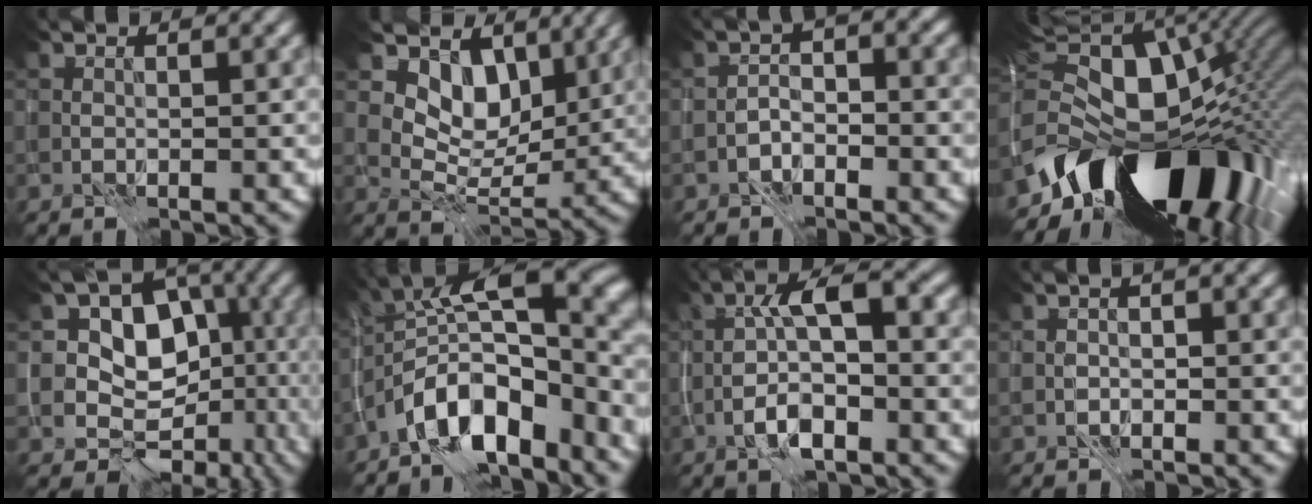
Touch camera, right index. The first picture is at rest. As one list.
[{"total": 7.6, "force": [4.2, 5.0, 3.7], "torque": [-0.061, -0.009, 0.066]}, {"total": 1.9, "force": [-1.4, 0.8, 1.0], "torque": [-0.020, 0.009, -0.031]}, {"total": 16.4, "force": [-6.0, 9.8, 11.7], "torque": [-0.189, 0.002, -0.108]}, {"total": 8.9, "force": [0.0, 7.7, 4.6], "torque": [-0.035, 0.014, -0.018]}, {"total": 12.1, "force": [-4.9, 5.7, 9.5], "torque": [-0.143, 0.010, -0.085]}, {"total": 5.0, "force": [-1.1, 1.8, 4.6], "torque": [-0.085, 0.015, -0.026]}, {"total": 1.0, "force": [-0.7, 0.4, 0.6], "torque": [-0.012, 0.004, -0.017]}]